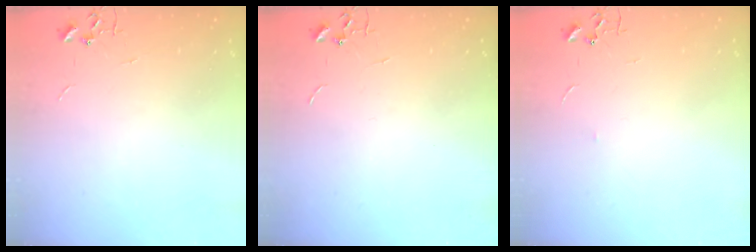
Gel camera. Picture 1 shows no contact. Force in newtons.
{"total": 0.0}
{"total": 2.6, "press": 2.5, "slide": 0.4}